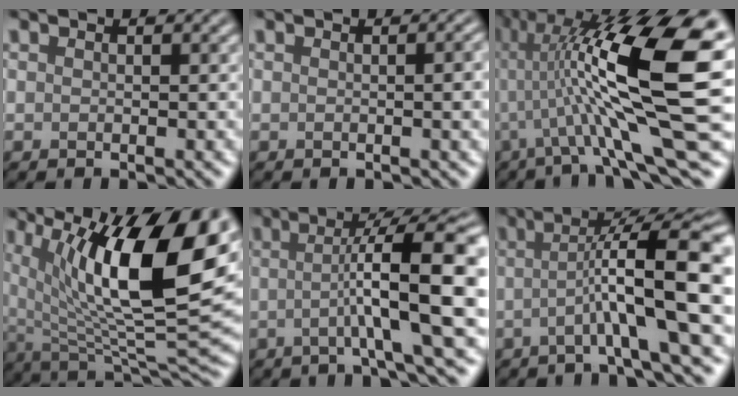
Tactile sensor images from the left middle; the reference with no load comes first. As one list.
[{"total": 1.9, "force": [-0.1, 0.4, 1.9], "torque": [-0.024, -0.001, -0.001]}, {"total": 16.4, "force": [1.6, 3.3, 16.0], "torque": [-0.267, 0.023, 0.033]}, {"total": 15.2, "force": [4.4, 5.3, 13.6], "torque": [-0.212, -0.005, 0.075]}, {"total": 10.8, "force": [-0.3, 1.7, 10.7], "torque": [-0.133, 0.020, -0.010]}, {"total": 9.9, "force": [-1.0, 1.5, 9.7], "torque": [-0.131, 0.023, -0.029]}]